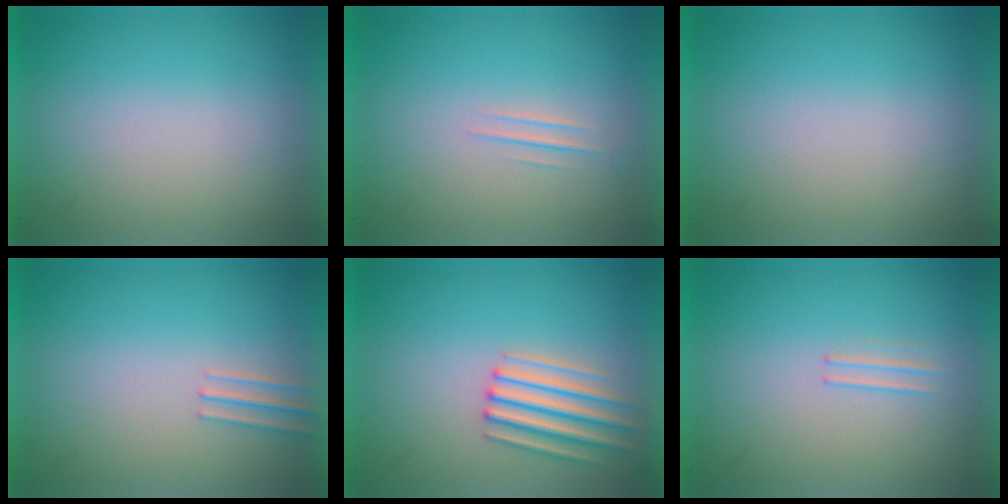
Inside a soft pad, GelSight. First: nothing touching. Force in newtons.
{"total": 1.1}
{"total": 0.0}
{"total": 1.0}
{"total": 3.1}
{"total": 1.1}